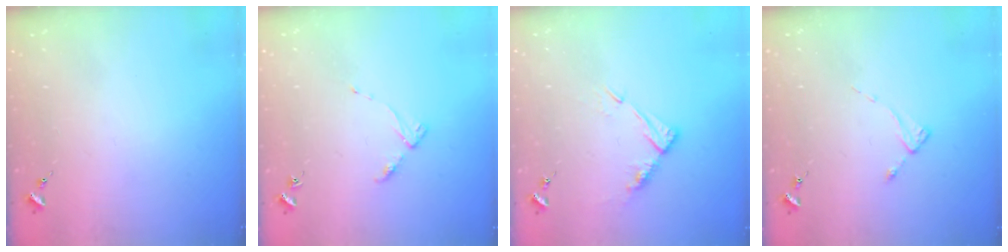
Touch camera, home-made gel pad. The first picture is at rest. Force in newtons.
{"total": 3.8, "press": 3.8, "slide": 0.5}
{"total": 9.0, "press": 9.0, "slide": 0.8}
{"total": 2.0, "press": 2.0, "slide": 0.3}